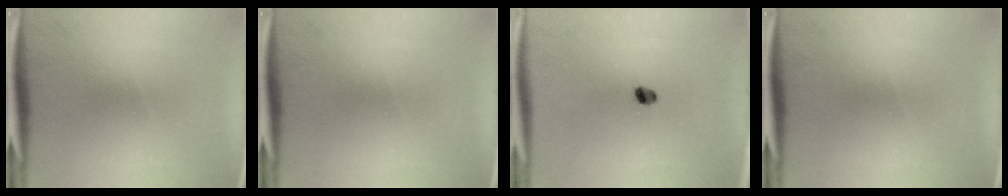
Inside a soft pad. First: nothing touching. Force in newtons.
{"total": 0.0}
{"total": 2.3}
{"total": 0.0}